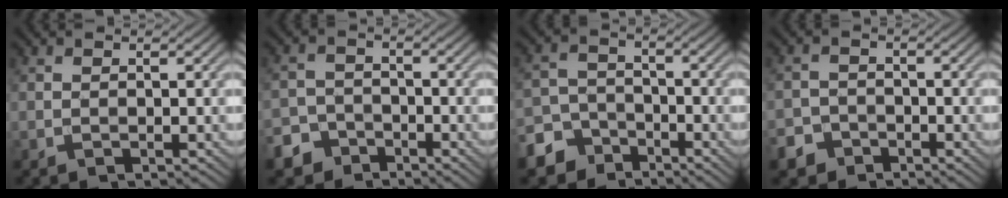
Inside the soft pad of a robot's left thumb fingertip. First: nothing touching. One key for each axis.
{"total": 4.8, "fx": -3.5, "fy": 3.2, "fz": 1.0, "tx": -0.013, "ty": 0.000, "tz": -0.074}
{"total": 6.4, "fx": -4.6, "fy": 4.2, "fz": 1.7, "tx": -0.035, "ty": -0.006, "tz": -0.103}
{"total": 4.0, "fx": -2.9, "fy": 2.7, "fz": 0.7, "tx": -0.007, "ty": -0.001, "tz": -0.055}